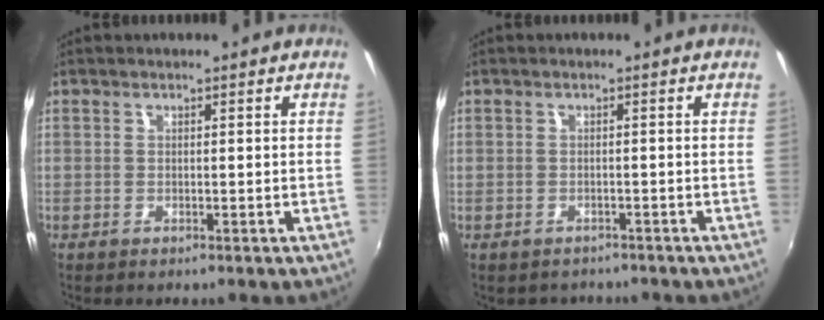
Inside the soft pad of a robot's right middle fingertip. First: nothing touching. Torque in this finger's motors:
{"motor_torque": [-0.85, -0.29, -0.50, -0.09]}